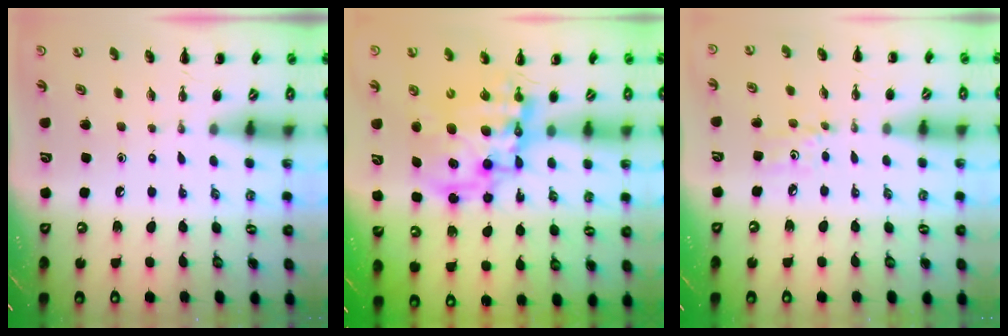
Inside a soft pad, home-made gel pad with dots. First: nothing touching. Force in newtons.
{"total": 16.2, "press": 15.7, "slide": 4.1}
{"total": 5.3, "press": 5.0, "slide": 1.6}